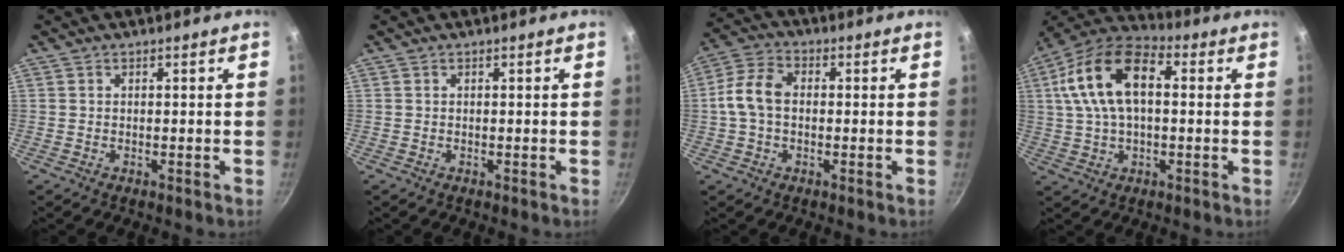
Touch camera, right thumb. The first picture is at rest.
{"total": 0.0}
{"total": 7.7, "force": [-0.1, 5.3, 5.7], "torque": [-0.113, 0.025, -0.009]}
{"total": 15.9, "force": [2.8, 8.7, 13.0], "torque": [-0.248, 0.036, 0.044]}